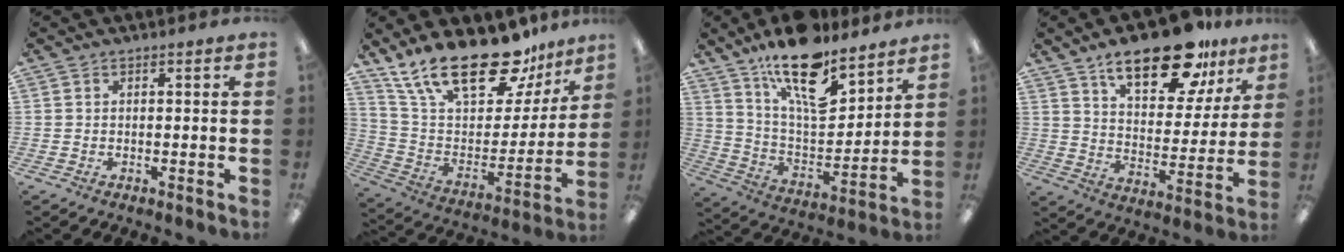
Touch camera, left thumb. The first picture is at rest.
{"total": 25.4, "force": [18.6, 10.0, 14.2], "torque": [-0.244, -0.119, 0.327]}
{"total": 18.9, "force": [13.2, 7.4, 11.2], "torque": [-0.183, -0.086, 0.228]}
{"total": 20.5, "force": [14.1, 8.5, 12.2], "torque": [-0.185, -0.072, 0.235]}